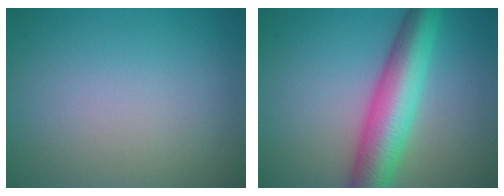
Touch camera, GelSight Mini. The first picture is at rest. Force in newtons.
{"total": 7.9, "press": 7.9, "slide": 0.1}